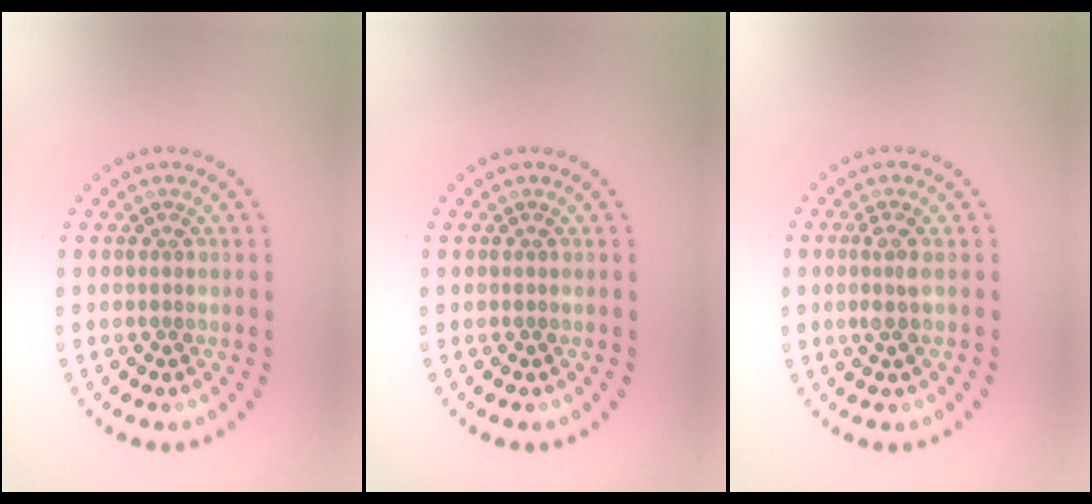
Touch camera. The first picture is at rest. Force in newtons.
{"total": 0.0}
{"total": 1.5, "press": 1.2, "slide": 1.0}